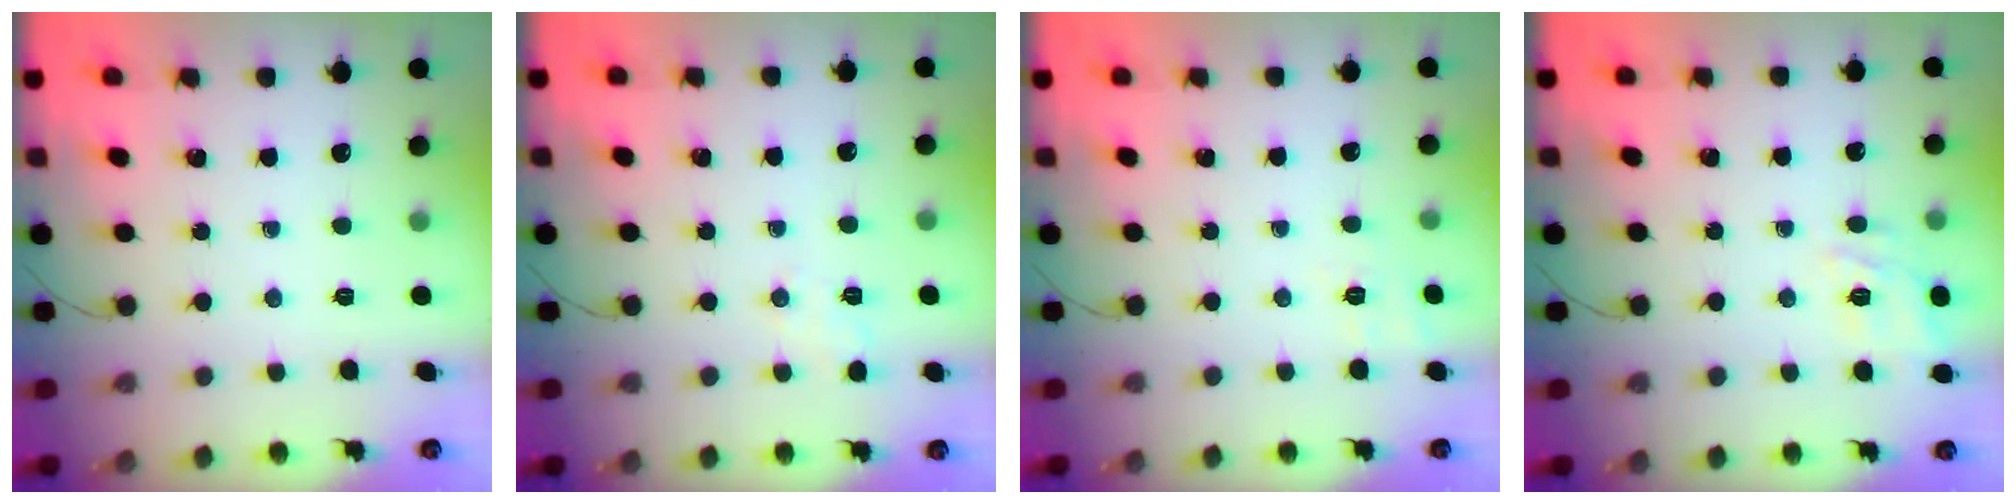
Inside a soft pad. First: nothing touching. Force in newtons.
{"total": 1.4, "press": 0.7, "slide": 1.2}
{"total": 2.3, "press": 0.9, "slide": 2.1}
{"total": 4.5, "press": 4.4, "slide": 1.1}